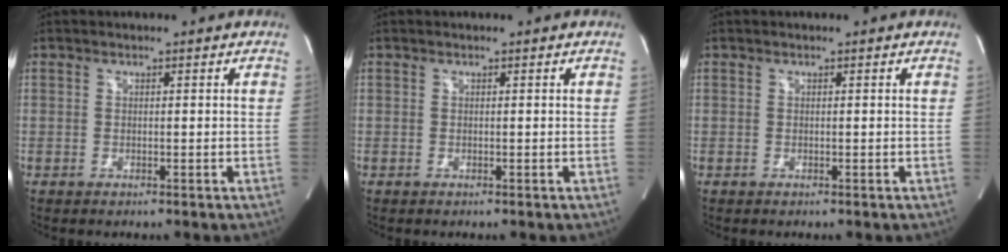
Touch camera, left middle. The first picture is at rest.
{"total": 0.0}
{"total": 0.0}